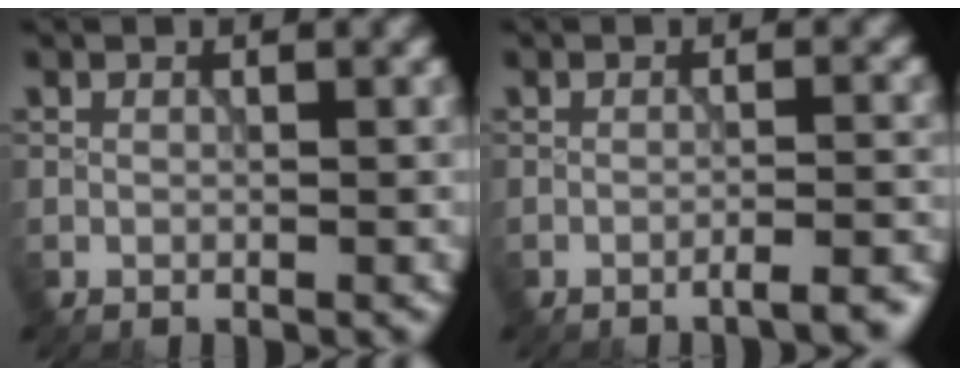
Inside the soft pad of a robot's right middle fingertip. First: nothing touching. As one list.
[{"total": 2.8, "force": [-2.0, 0.5, 1.9], "torque": [-0.019, 0.006, -0.034]}]